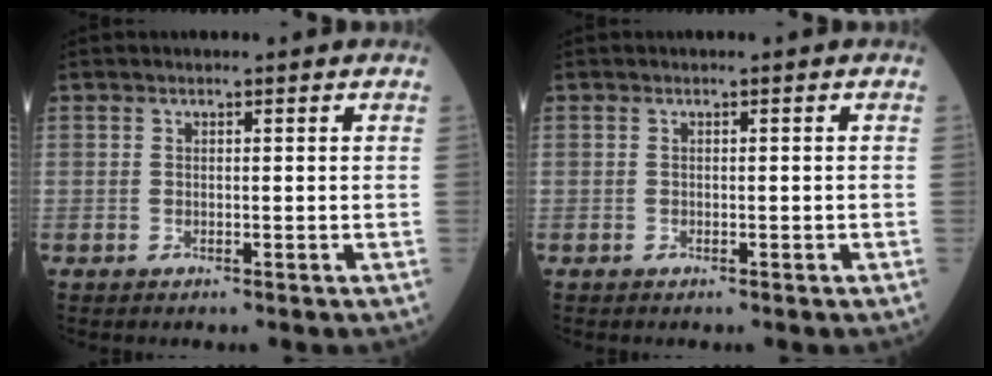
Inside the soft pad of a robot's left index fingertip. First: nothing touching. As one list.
[{"total": 0.0}]